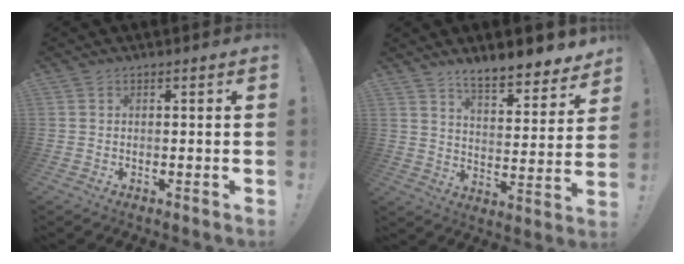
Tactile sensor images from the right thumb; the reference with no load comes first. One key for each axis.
{"total": 10.0, "fx": 8.6, "fy": 2.1, "fz": 4.6, "tx": -0.076, "ty": -0.072, "tz": 0.151}